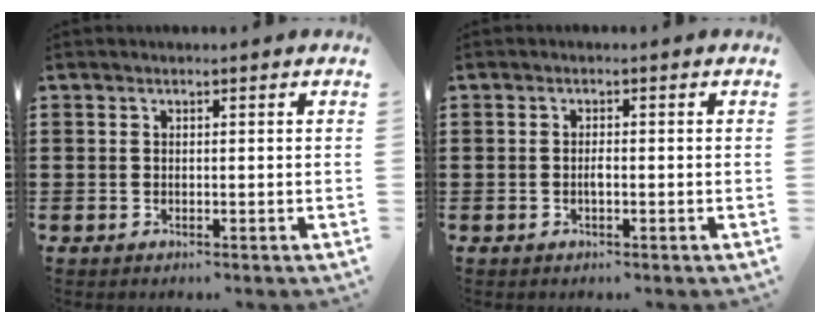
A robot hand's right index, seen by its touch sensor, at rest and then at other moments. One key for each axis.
{"total": 1.1, "fx": -0.3, "fy": 0.2, "fz": 1.0, "tx": -0.020, "ty": -0.001, "tz": -0.006}